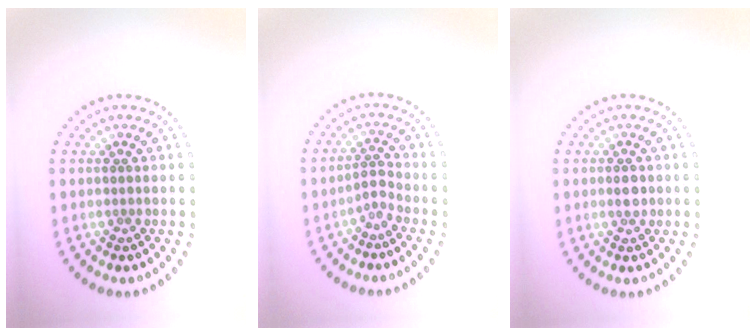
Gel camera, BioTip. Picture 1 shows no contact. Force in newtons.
{"total": 1.6, "press": 1.0, "slide": 1.2}
{"total": 1.6, "press": 1.6, "slide": 0.3}